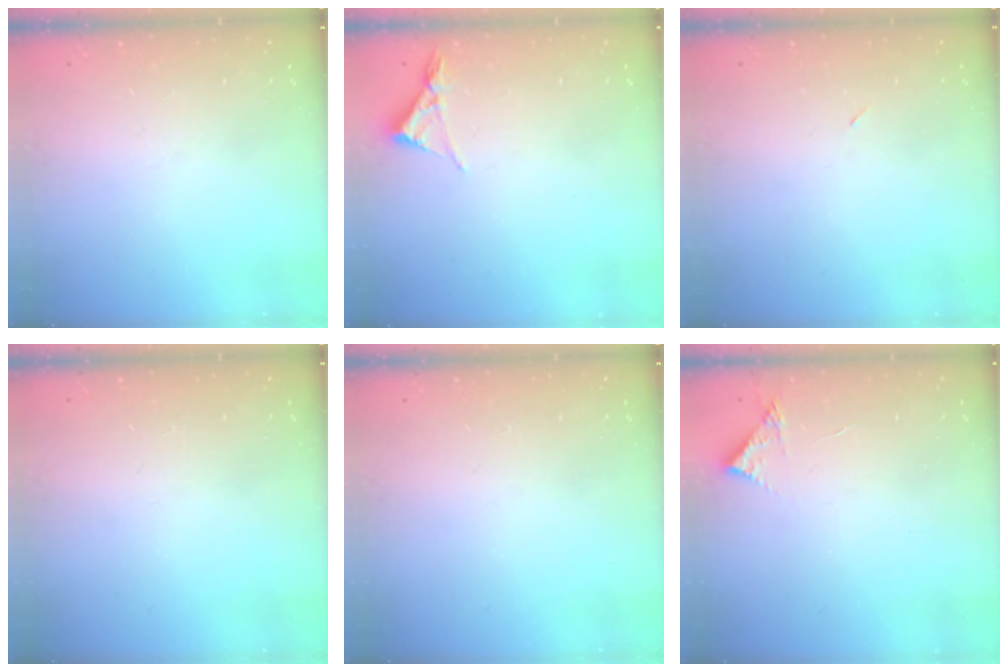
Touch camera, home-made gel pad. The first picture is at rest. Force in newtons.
{"total": 3.1, "press": 3.1, "slide": 0.5}
{"total": 2.3, "press": 1.9, "slide": 1.2}
{"total": 0.0}
{"total": 0.0}
{"total": 3.6, "press": 3.6, "slide": 0.1}